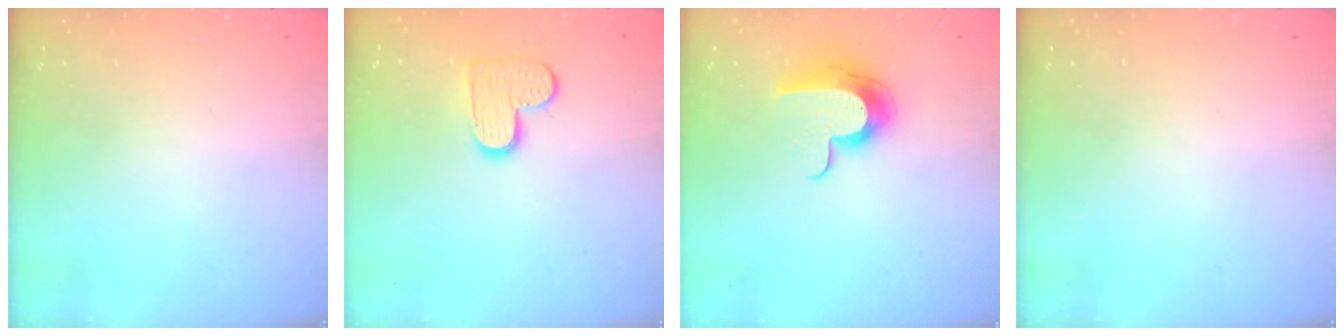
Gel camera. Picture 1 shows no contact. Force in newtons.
{"total": 9.3, "press": 9.3, "slide": 0.5}
{"total": 12.3, "press": 12.3, "slide": 0.9}
{"total": 0.0}